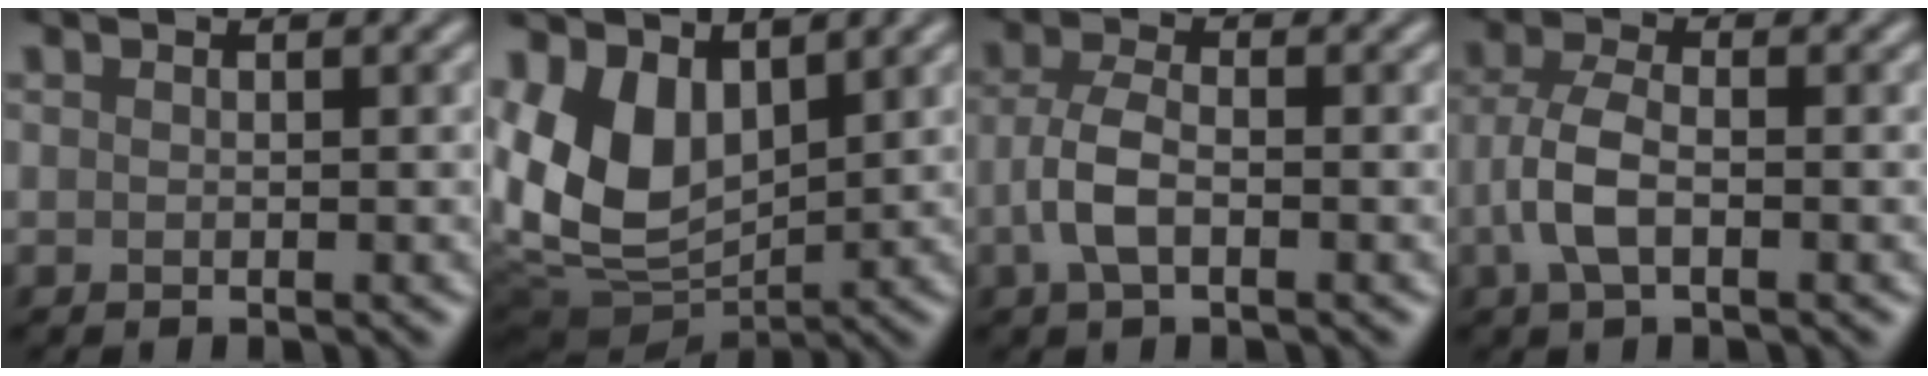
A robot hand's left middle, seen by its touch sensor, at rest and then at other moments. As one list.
[{"total": 8.3, "force": [2.3, 5.3, 5.9], "torque": [-0.136, -0.015, 0.048]}, {"total": 3.2, "force": [-1.0, 1.4, 2.7], "torque": [-0.063, 0.007, -0.024]}, {"total": 3.6, "force": [-1.0, 1.6, 3.1], "torque": [-0.077, 0.007, -0.023]}]